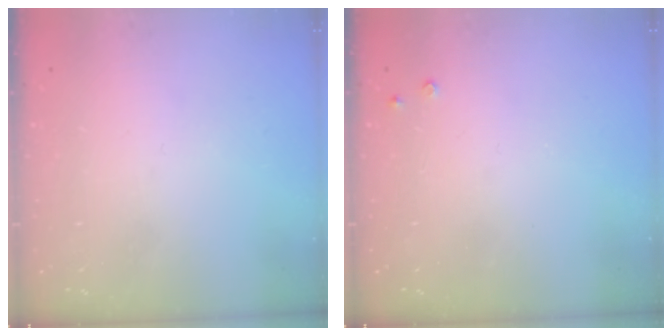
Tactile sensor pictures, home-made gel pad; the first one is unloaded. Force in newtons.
{"total": 1.8, "press": 1.8, "slide": 0.4}